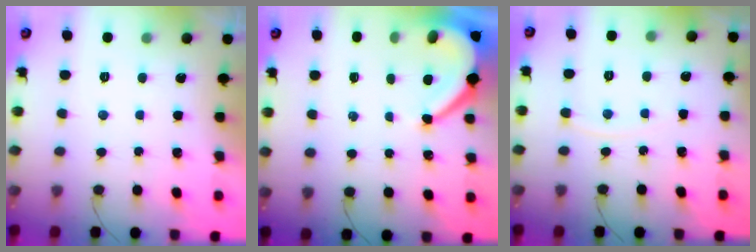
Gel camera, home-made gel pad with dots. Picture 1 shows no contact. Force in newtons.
{"total": 6.6, "press": 6.6, "slide": 0.6}
{"total": 5.4, "press": 5.3, "slide": 0.7}